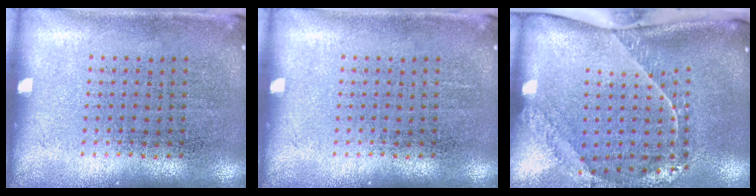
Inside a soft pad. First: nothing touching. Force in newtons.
{"total": 0.0}
{"total": 2.6, "press": 1.7, "slide": 1.9}